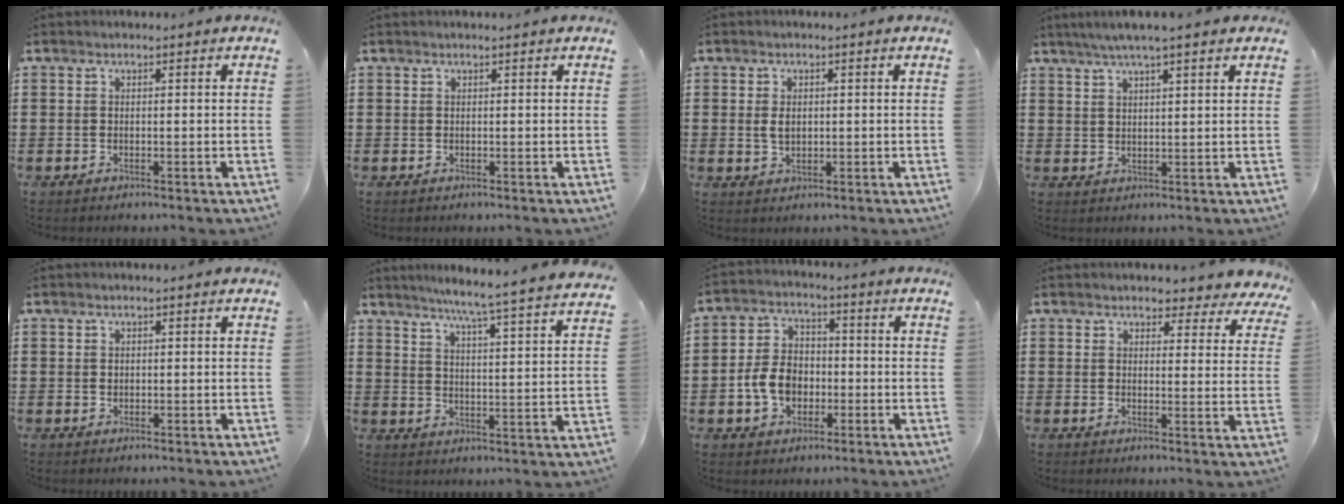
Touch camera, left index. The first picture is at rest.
{"total": 0.0}
{"total": 2.4, "force": [0.3, 1.5, 1.8], "torque": [-0.047, 0.004, 0.001]}
{"total": 3.3, "force": [2.6, -0.1, 2.0], "torque": [-0.044, 0.000, 0.047]}
{"total": 0.7, "force": [0.2, 0.5, 0.4], "torque": [-0.010, 0.003, 0.003]}
{"total": 5.3, "force": [4.8, -1.7, 1.7], "torque": [-0.054, -0.048, 0.073]}
{"total": 7.2, "force": [-2.0, 5.4, 4.3], "torque": [-0.095, 0.006, -0.042]}
{"total": 3.0, "force": [2.9, 0.8, 0.2], "torque": [-0.009, -0.015, 0.051]}